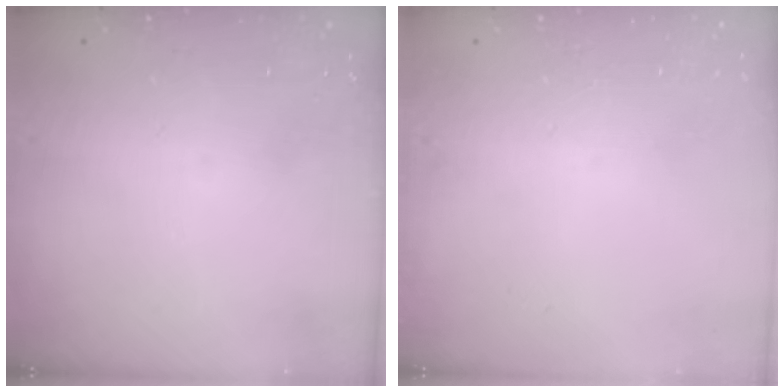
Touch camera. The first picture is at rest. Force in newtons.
{"total": 0.0}